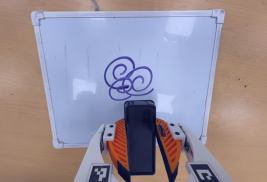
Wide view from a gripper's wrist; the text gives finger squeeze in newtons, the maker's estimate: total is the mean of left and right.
{"total": 6.6, "left": 5.4, "right": 7.8}